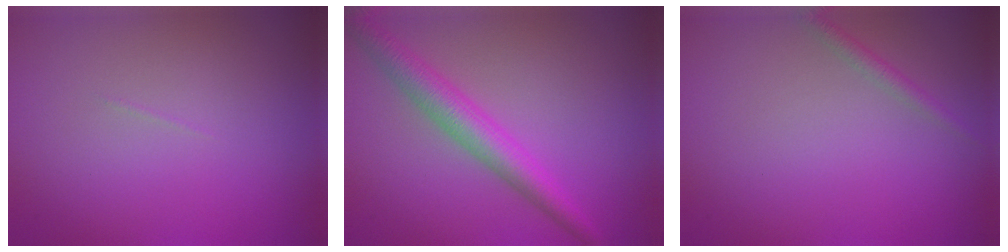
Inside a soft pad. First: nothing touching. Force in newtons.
{"total": 4.2, "press": 4.2, "slide": 0.1}
{"total": 1.2, "press": 1.2, "slide": 0.0}